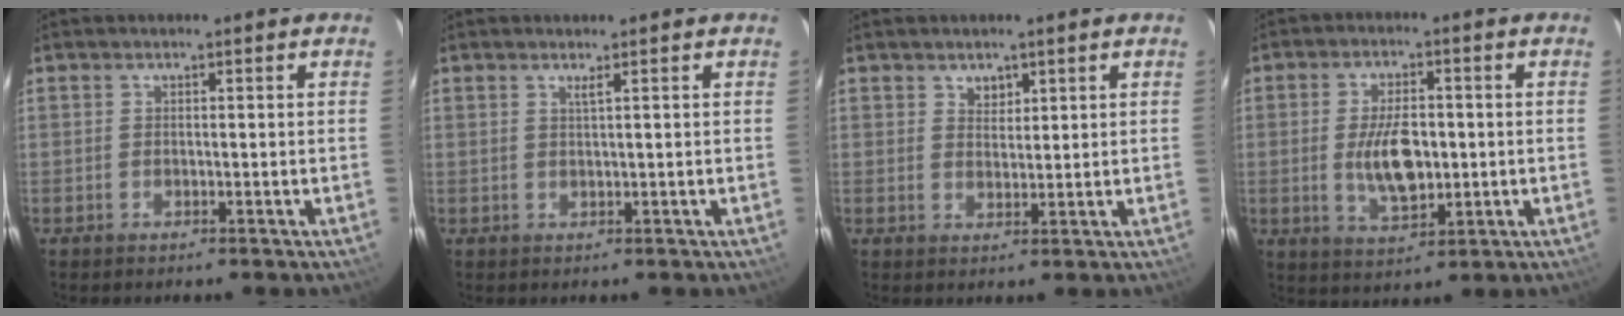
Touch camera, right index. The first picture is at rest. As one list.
[{"total": 0.9, "force": [0.4, -0.3, 0.7], "torque": [-0.013, -0.002, 0.005]}, {"total": 2.4, "force": [1.5, 1.7, 0.8], "torque": [-0.006, 0.002, 0.026]}, {"total": 9.3, "force": [-0.7, 4.6, 8.0], "torque": [-0.150, -0.005, -0.006]}]